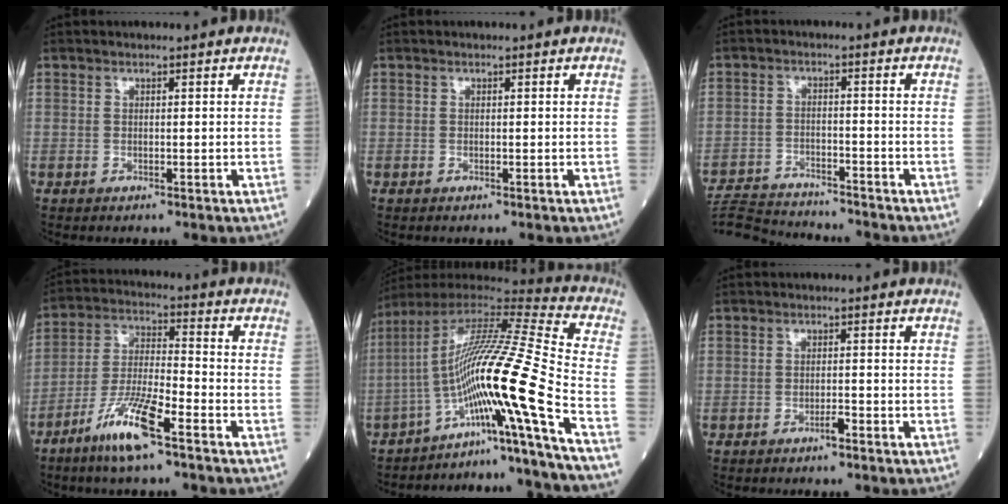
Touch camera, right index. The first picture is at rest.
{"total": 0.0}
{"total": 10.6, "force": [-10.3, 1.0, 2.0], "torque": [-0.036, 0.006, -0.168]}
{"total": 10.5, "force": [-6.5, 1.0, 8.2], "torque": [-0.169, -0.016, -0.128]}
{"total": 21.7, "force": [-9.8, -2.9, 19.1], "torque": [-0.339, -0.003, -0.175]}
{"total": 1.3, "force": [-0.9, 0.0, 0.9], "torque": [-0.017, 0.001, -0.018]}